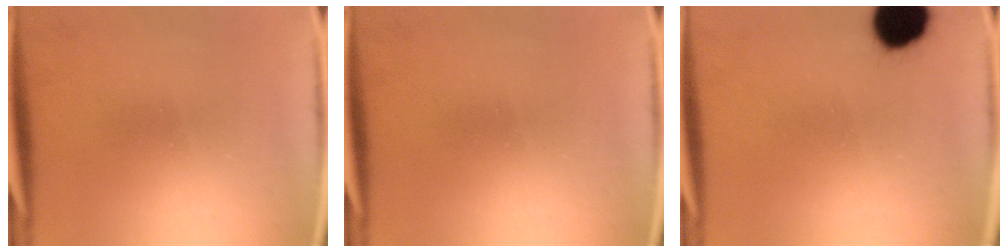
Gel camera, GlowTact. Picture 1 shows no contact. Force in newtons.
{"total": 0.0}
{"total": 10.9}